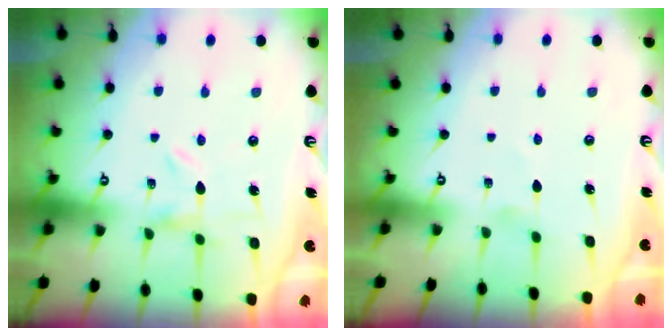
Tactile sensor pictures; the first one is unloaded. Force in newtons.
{"total": 0.0}